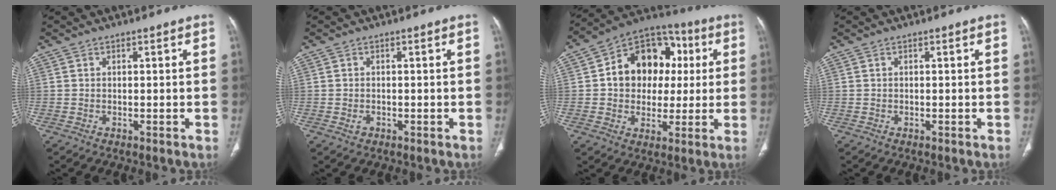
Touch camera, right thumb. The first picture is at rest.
{"total": 1.2, "force": [-0.4, 0.9, 0.7], "torque": [-0.012, 0.006, -0.004]}
{"total": 16.5, "force": [2.2, 12.8, 10.2], "torque": [-0.103, 0.023, 0.028]}
{"total": 0.0}